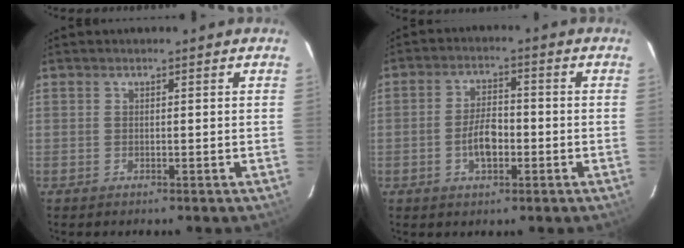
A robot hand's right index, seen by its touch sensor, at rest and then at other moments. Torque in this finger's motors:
{"motor_torque": [1.25, -0.02, 0.44, 0.06]}